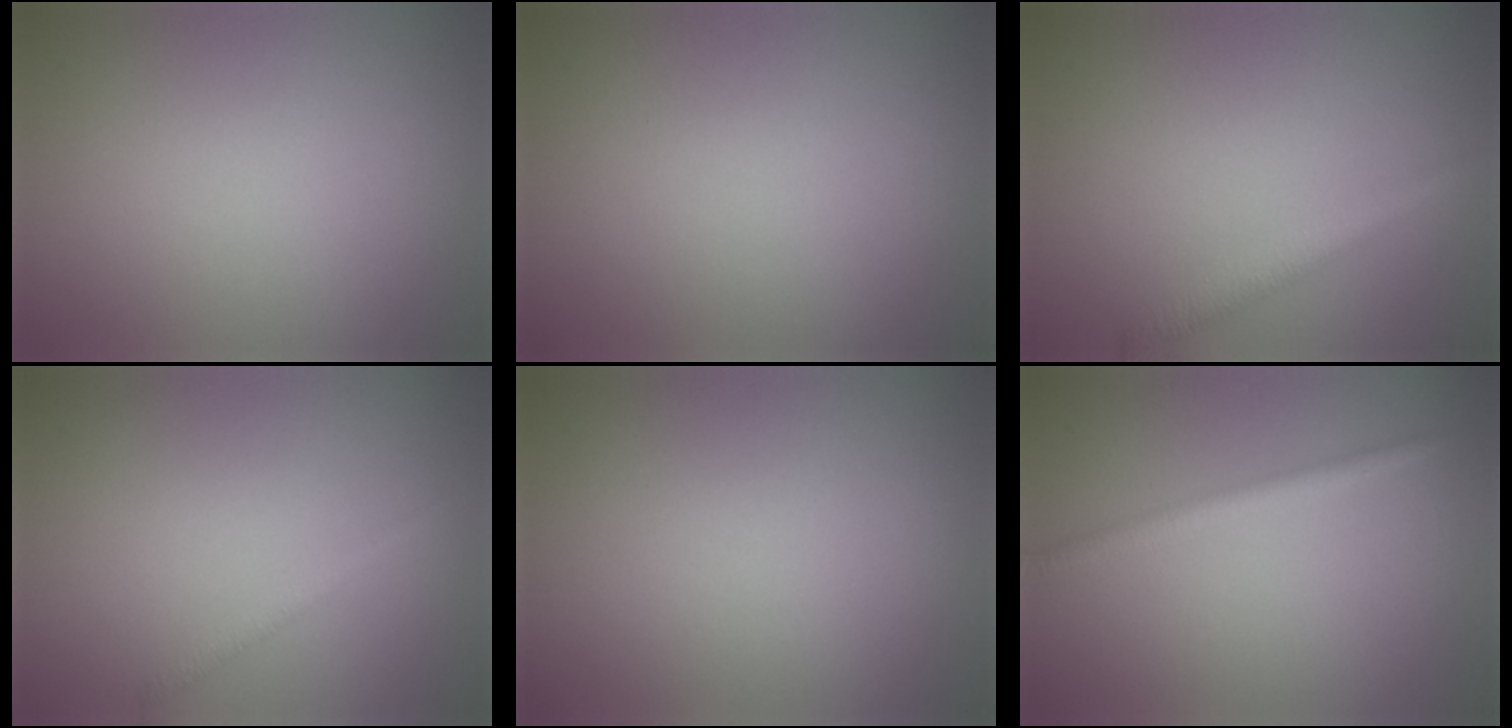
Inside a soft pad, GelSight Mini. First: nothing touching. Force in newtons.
{"total": 0.0}
{"total": 2.4, "press": 2.4, "slide": 0.1}
{"total": 1.2, "press": 1.2, "slide": 0.0}
{"total": 0.0}
{"total": 2.0, "press": 2.0, "slide": 0.1}